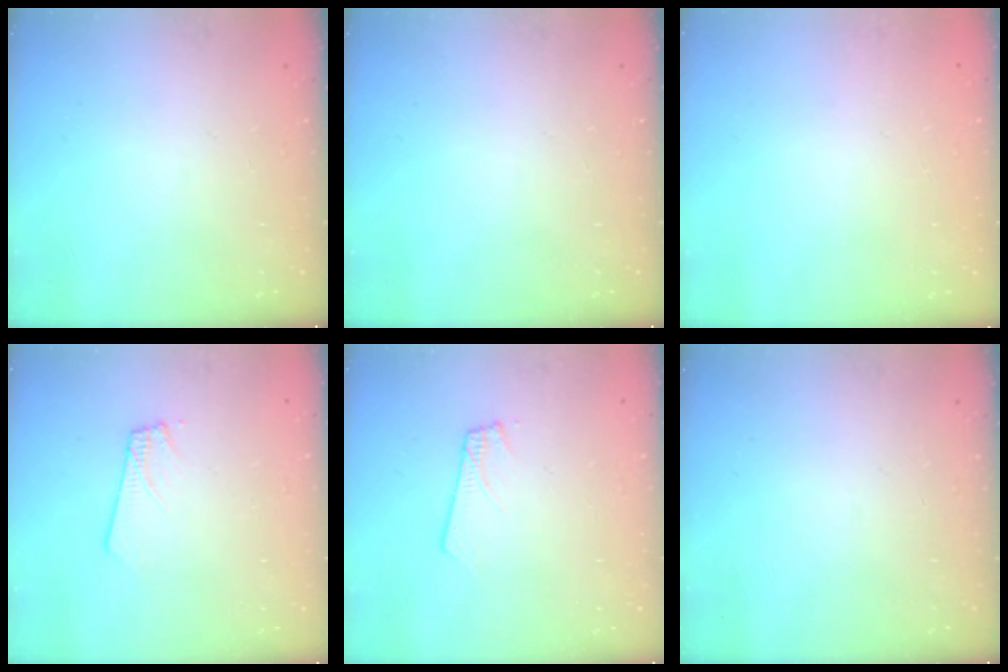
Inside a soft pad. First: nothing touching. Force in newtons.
{"total": 0.0}
{"total": 0.7, "press": 0.3, "slide": 0.7}
{"total": 1.8, "press": 1.8, "slide": 0.1}
{"total": 1.8, "press": 1.8, "slide": 0.1}
{"total": 0.0}